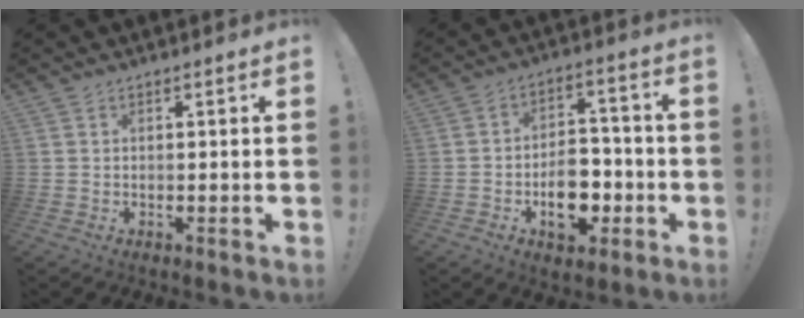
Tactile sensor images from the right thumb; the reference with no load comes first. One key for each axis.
{"total": 11.9, "fx": -3.9, "fy": 8.1, "fz": 7.9, "tx": -0.115, "ty": 0.028, "tz": -0.063}